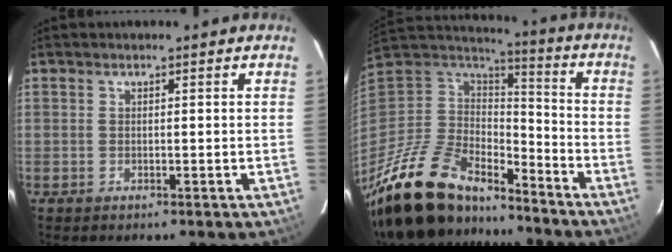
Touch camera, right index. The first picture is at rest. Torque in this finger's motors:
{"motor_torque": [0.73, -0.99, 0.82, 0.18]}